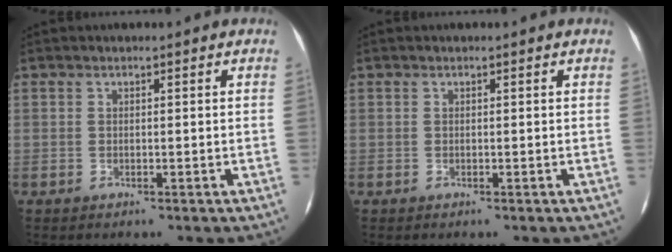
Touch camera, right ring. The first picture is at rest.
{"total": 0.0}